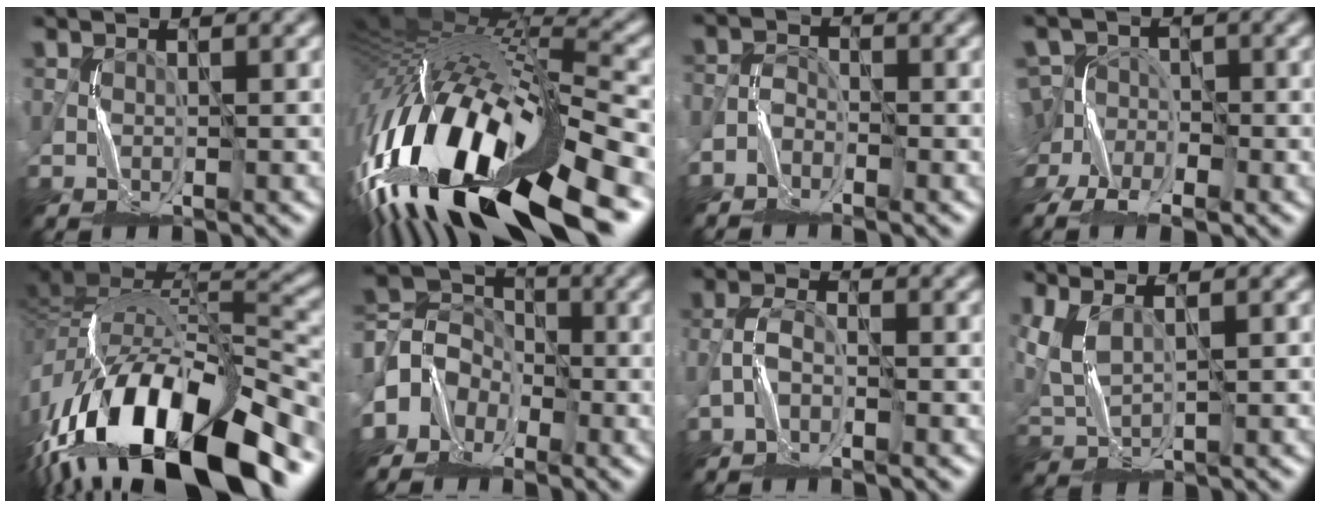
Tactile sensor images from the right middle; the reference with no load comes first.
{"total": 18.3, "force": [-7.0, 7.1, 15.3], "torque": [-0.301, -0.010, -0.120]}
{"total": 2.2, "force": [-2.1, 0.7, -0.1], "torque": [0.006, 0.006, -0.049]}
{"total": 11.1, "force": [-6.8, 7.1, 5.3], "torque": [-0.114, -0.016, -0.115]}
{"total": 16.9, "force": [-8.6, 6.9, 12.8], "torque": [-0.229, 0.005, -0.153]}
{"total": 4.3, "force": [-2.7, 3.3, 0.6], "torque": [-0.004, 0.008, -0.073]}
{"total": 2.1, "force": [-1.8, 0.5, 0.9], "torque": [-0.016, 0.007, -0.042]}
{"total": 3.0, "force": [1.4, 1.1, 2.4], "torque": [-0.067, 0.005, 0.037]}